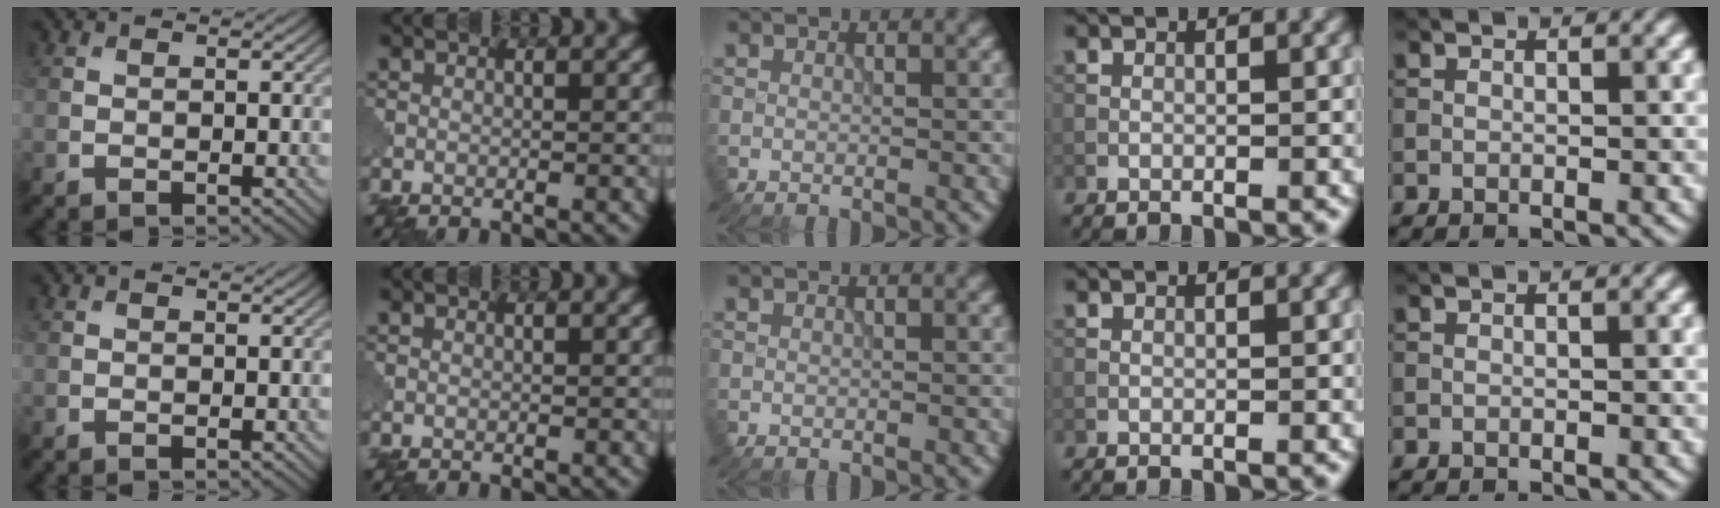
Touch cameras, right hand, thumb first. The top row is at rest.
{}